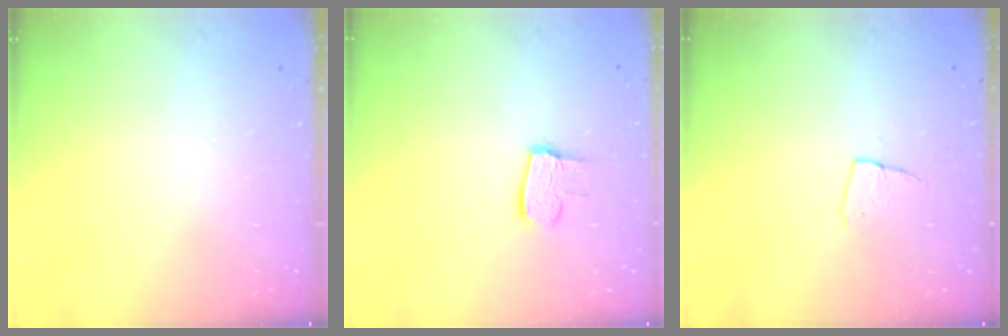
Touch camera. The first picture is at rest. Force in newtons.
{"total": 8.3, "press": 8.3, "slide": 0.7}
{"total": 5.2, "press": 5.2, "slide": 0.4}